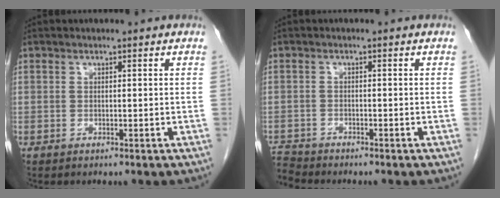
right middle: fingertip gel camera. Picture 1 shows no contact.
{"total": 3.1, "force": [-3.0, -0.1, -0.4], "torque": [0.005, -0.015, -0.055]}